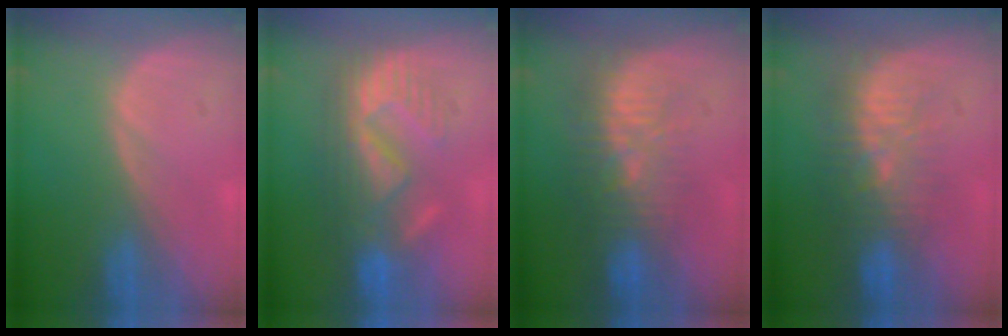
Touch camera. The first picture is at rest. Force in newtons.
{"total": 8.7, "press": 8.6, "slide": 1.4}
{"total": 9.3, "press": 8.6, "slide": 3.7}
{"total": 9.3, "press": 8.6, "slide": 3.6}